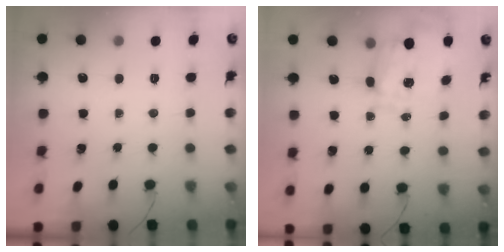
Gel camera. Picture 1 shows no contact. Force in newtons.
{"total": 1.5, "press": 1.4, "slide": 0.4}